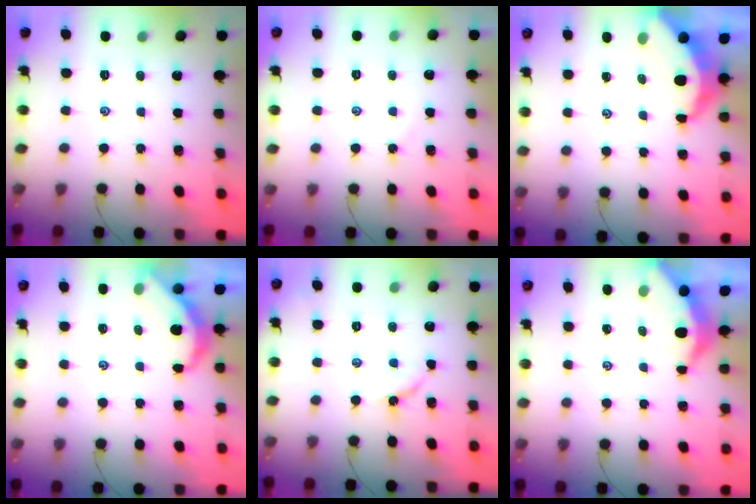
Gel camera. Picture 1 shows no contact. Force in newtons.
{"total": 2.7, "press": 2.7, "slide": 0.4}
{"total": 7.0, "press": 6.9, "slide": 0.9}
{"total": 5.4, "press": 5.4, "slide": 0.3}
{"total": 3.3, "press": 3.3, "slide": 0.6}
{"total": 3.7, "press": 3.7, "slide": 0.4}